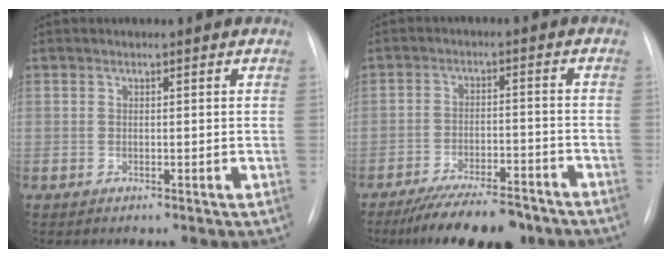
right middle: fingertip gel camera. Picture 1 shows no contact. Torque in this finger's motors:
{"motor_torque": [0.66, -0.66, 0.24, 0.07]}